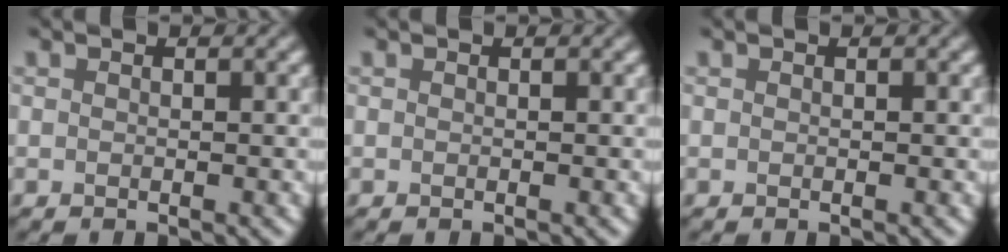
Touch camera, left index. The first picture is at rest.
{"total": 0.0}
{"total": 0.0}